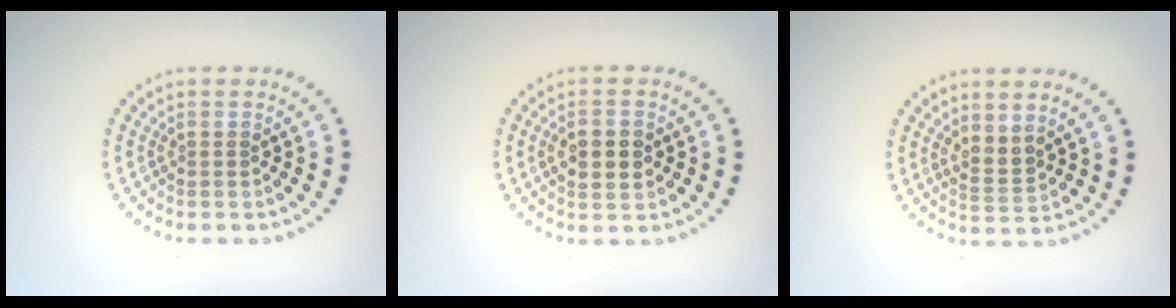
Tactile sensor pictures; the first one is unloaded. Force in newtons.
{"total": 3.2, "press": 3.2, "slide": 0.1}
{"total": 2.0, "press": 1.4, "slide": 1.4}